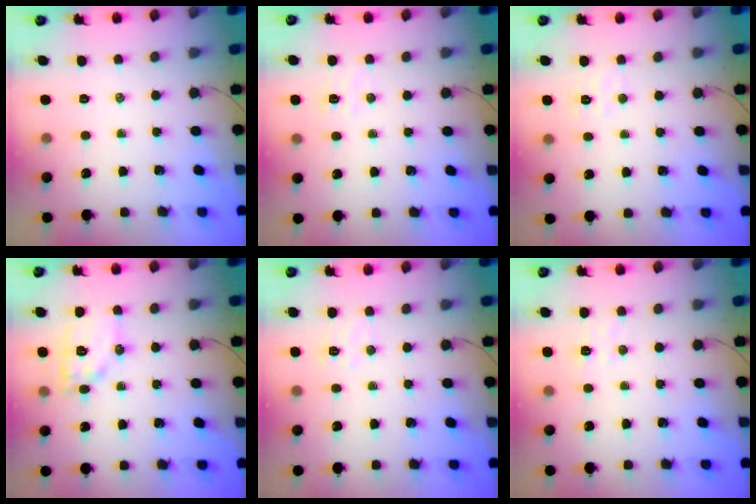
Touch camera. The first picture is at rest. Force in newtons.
{"total": 3.5, "press": 3.4, "slide": 1.1}
{"total": 5.0, "press": 4.8, "slide": 1.2}
{"total": 12.3, "press": 12.3, "slide": 0.6}
{"total": 4.0, "press": 3.9, "slide": 1.1}
{"total": 5.4, "press": 5.4, "slide": 0.8}